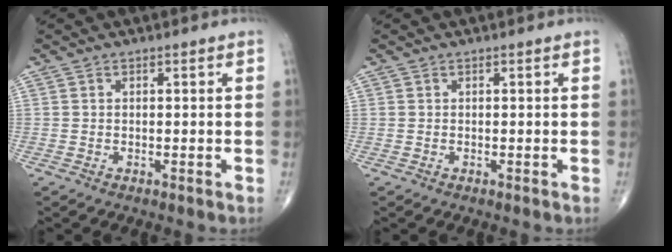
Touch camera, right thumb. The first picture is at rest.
{"total": 0.0}